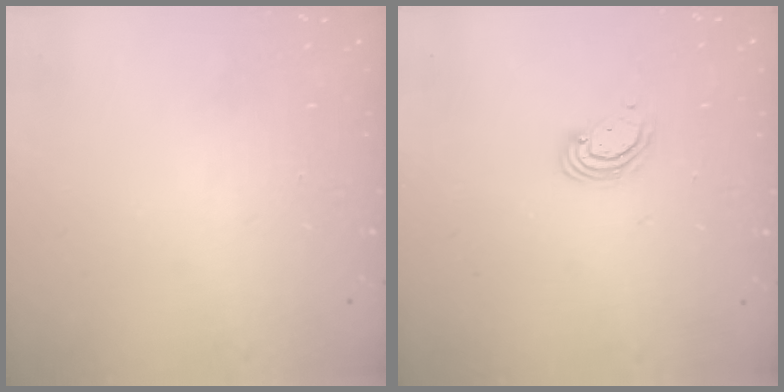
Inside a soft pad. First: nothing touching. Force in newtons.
{"total": 3.0, "press": 2.9, "slide": 0.3}